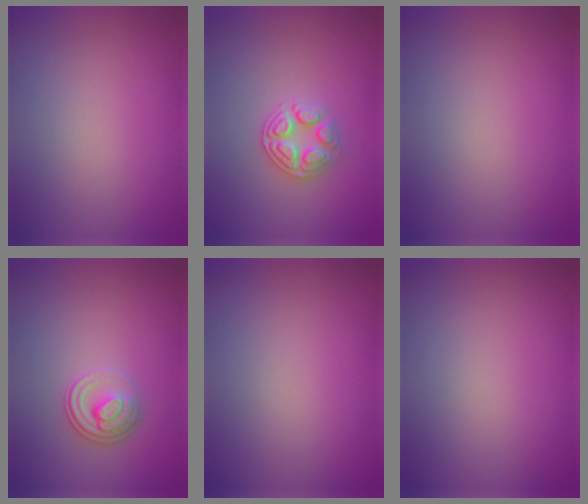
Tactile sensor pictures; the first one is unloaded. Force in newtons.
{"total": 2.9, "press": 2.8, "slide": 0.3}
{"total": 0.0}
{"total": 2.8, "press": 2.3, "slide": 1.7}
{"total": 0.0}
{"total": 0.0}